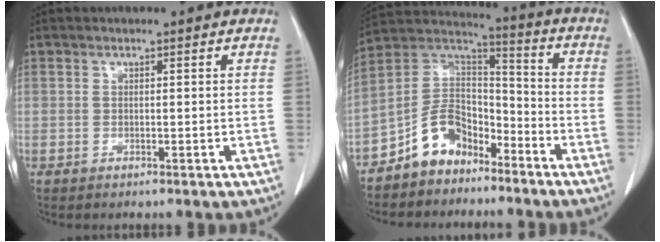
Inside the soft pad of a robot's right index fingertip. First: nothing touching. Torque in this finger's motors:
{"motor_torque": [-0.02, 0.13, -0.02, -0.07]}